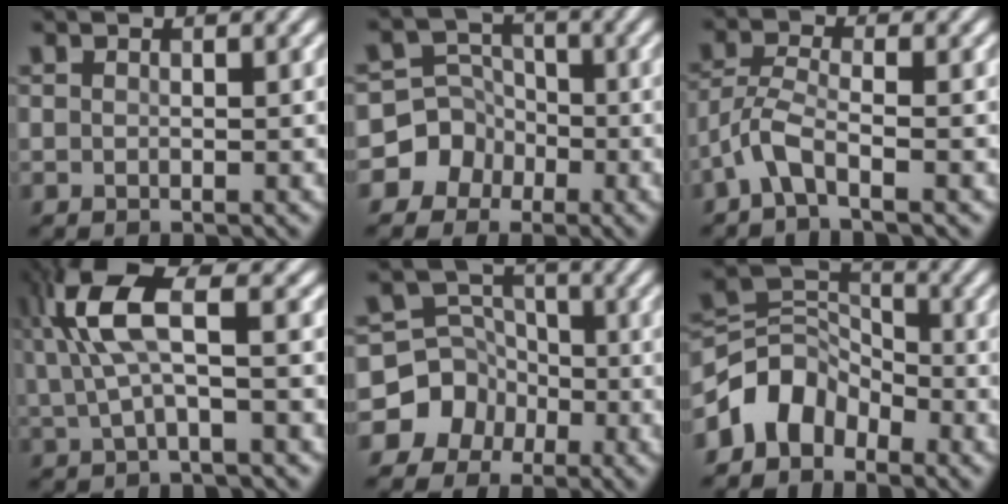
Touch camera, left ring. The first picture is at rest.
{"total": 5.1, "force": [-2.4, 4.5, 0.2], "torque": [0.029, 0.006, -0.070]}
{"total": 3.0, "force": [-1.8, 0.7, 2.2], "torque": [-0.054, 0.003, -0.048]}
{"total": 6.5, "force": [1.9, 2.2, 5.9], "torque": [-0.133, 0.012, 0.034]}
{"total": 7.1, "force": [-3.5, 6.2, 0.5], "torque": [0.015, 0.004, -0.085]}
{"total": 4.9, "force": [-3.1, 3.4, 1.7], "torque": [-0.018, 0.010, -0.068]}